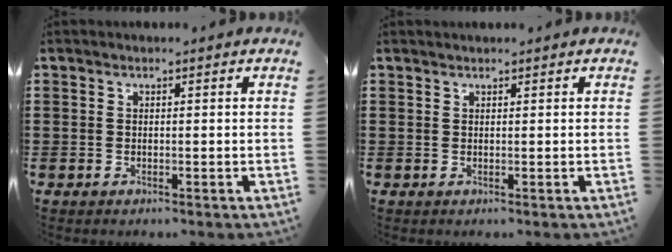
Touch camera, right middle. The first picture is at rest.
{"total": 0.8, "force": [0.8, 0.1, -0.1], "torque": [0.000, 0.001, 0.015]}